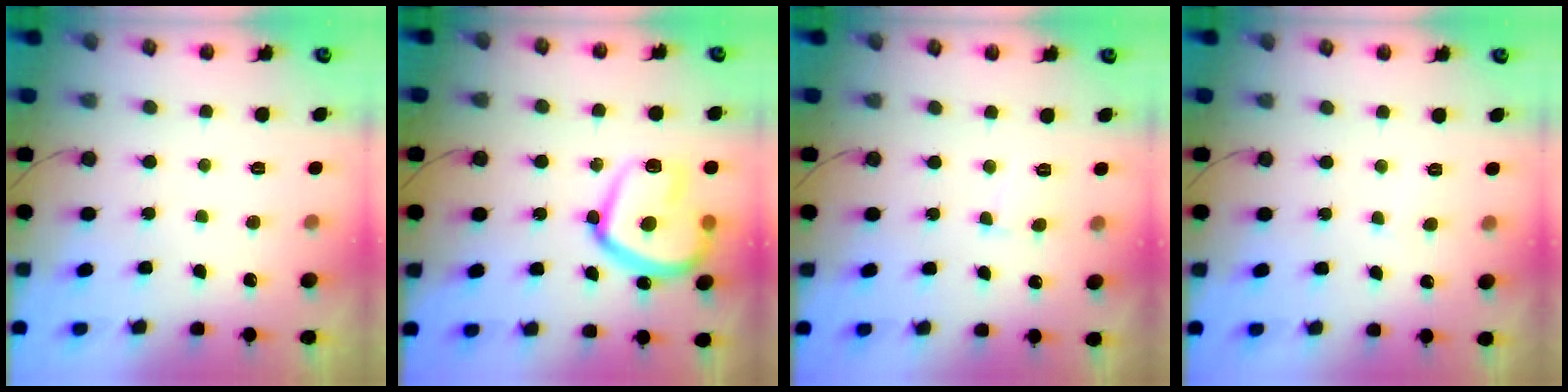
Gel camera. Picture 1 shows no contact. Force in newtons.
{"total": 19.1, "press": 19.0, "slide": 1.7}
{"total": 2.8, "press": 2.8, "slide": 0.2}
{"total": 2.1, "press": 2.1, "slide": 0.2}